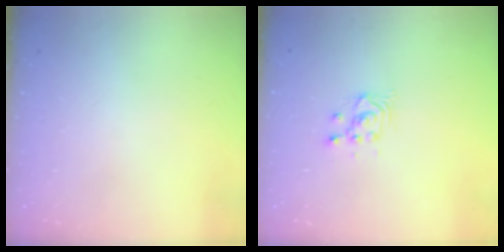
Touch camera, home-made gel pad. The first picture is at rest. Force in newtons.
{"total": 2.8, "press": 2.8, "slide": 0.1}